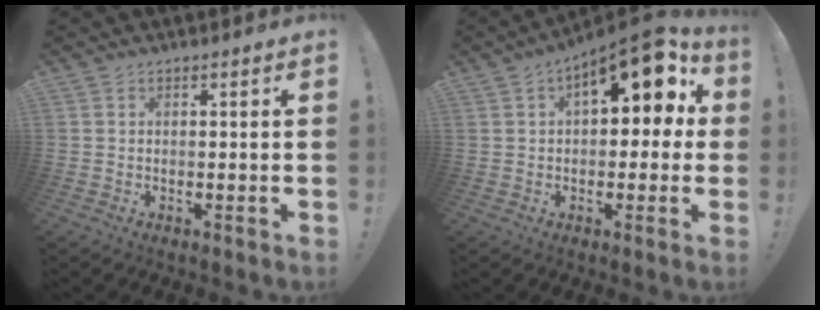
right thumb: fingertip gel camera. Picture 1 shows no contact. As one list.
[{"total": 12.7, "force": [5.4, 5.8, 10.0], "torque": [-0.129, -0.032, 0.090]}]